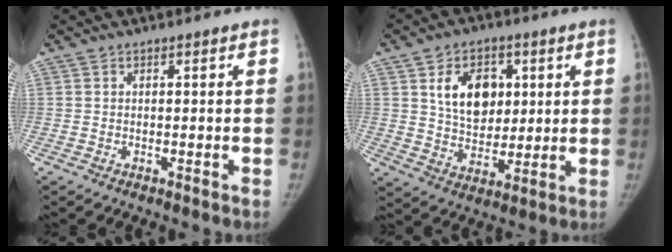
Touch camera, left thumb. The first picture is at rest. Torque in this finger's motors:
{"motor_torque": [1.39, 1.04, 0.41, -0.60, 0.04]}